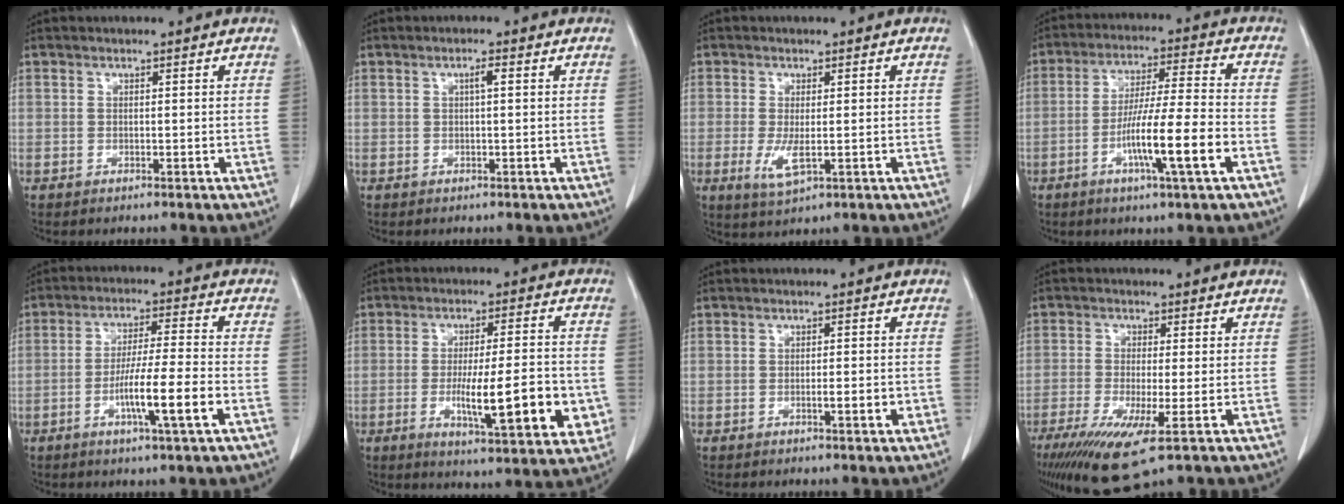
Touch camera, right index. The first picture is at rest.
{"total": 1.3, "force": [0.3, 0.1, 1.3], "torque": [-0.024, 0.004, 0.004]}
{"total": 4.0, "force": [-0.9, 1.1, 3.8], "torque": [-0.075, -0.011, -0.009]}
{"total": 11.8, "force": [-4.2, -0.2, 11.0], "torque": [-0.194, -0.004, -0.076]}
{"total": 9.6, "force": [-3.4, -0.3, 8.9], "torque": [-0.155, -0.006, -0.061]}
{"total": 14.6, "force": [-3.4, 2.6, 13.9], "torque": [-0.199, -0.003, -0.042]}
{"total": 2.0, "force": [-0.7, 0.3, 1.9], "torque": [-0.028, 0.002, -0.008]}
{"total": 9.7, "force": [-4.8, 1.1, 8.3], "torque": [-0.144, -0.031, -0.078]}